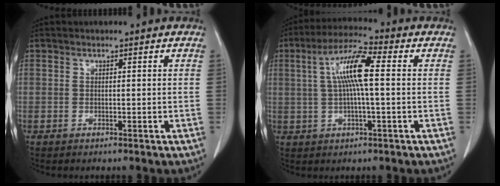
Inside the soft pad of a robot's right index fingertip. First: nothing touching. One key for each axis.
{"total": 8.9, "fx": 1.3, "fy": 1.0, "fz": 8.8, "tx": -0.173, "ty": 0.017, "tz": 0.022}